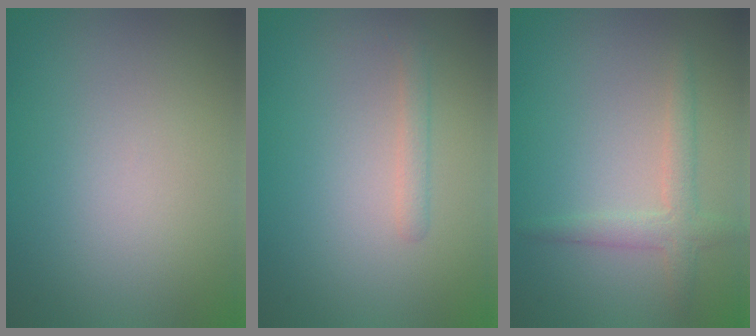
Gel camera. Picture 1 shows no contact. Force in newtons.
{"total": 1.2, "press": 1.2, "slide": 0.1}
{"total": 2.3, "press": 2.3, "slide": 0.1}